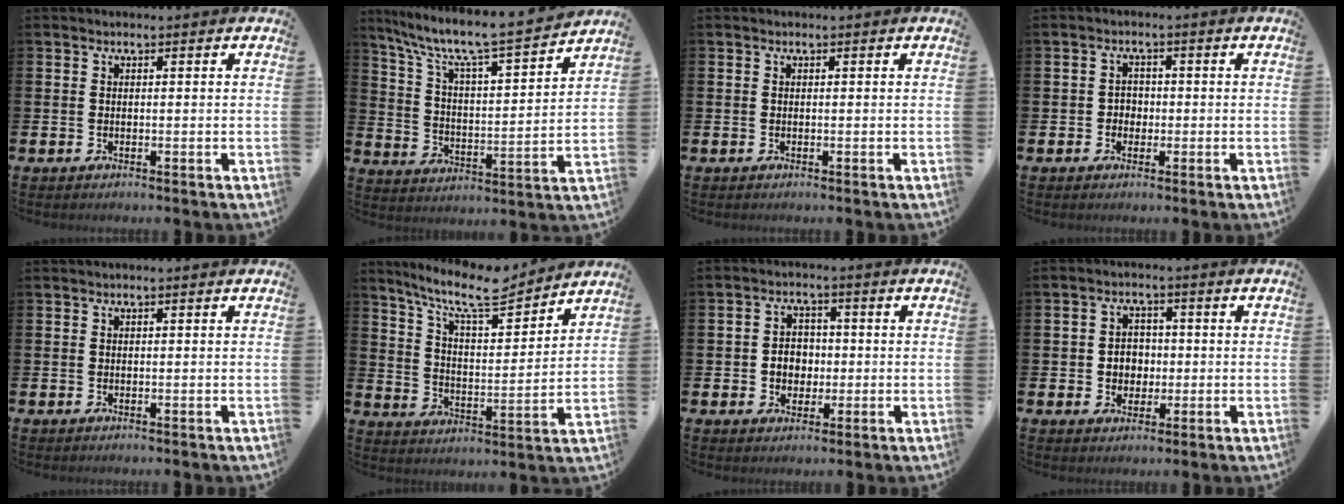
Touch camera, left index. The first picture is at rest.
{"total": 8.5, "force": [7.7, 0.7, 3.5], "torque": [-0.098, -0.059, 0.126]}
{"total": 0.0}
{"total": 2.0, "force": [-0.3, 1.8, 0.7], "torque": [-0.003, 0.002, -0.013]}
{"total": 0.0}
{"total": 10.1, "force": [8.7, 1.9, 4.7], "torque": [-0.105, -0.054, 0.150]}
{"total": 3.7, "force": [-0.3, 3.3, 1.8], "torque": [-0.021, 0.001, -0.016]}
{"total": 3.4, "force": [0.0, 3.1, 1.4], "torque": [-0.016, 0.001, -0.011]}